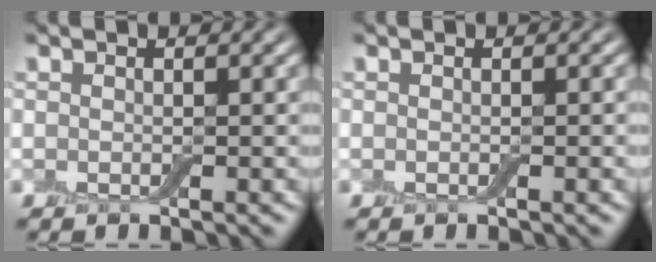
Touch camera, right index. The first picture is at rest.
{"total": 0.6, "force": [-0.1, 0.1, 0.6], "torque": [-0.006, 0.000, -0.001]}